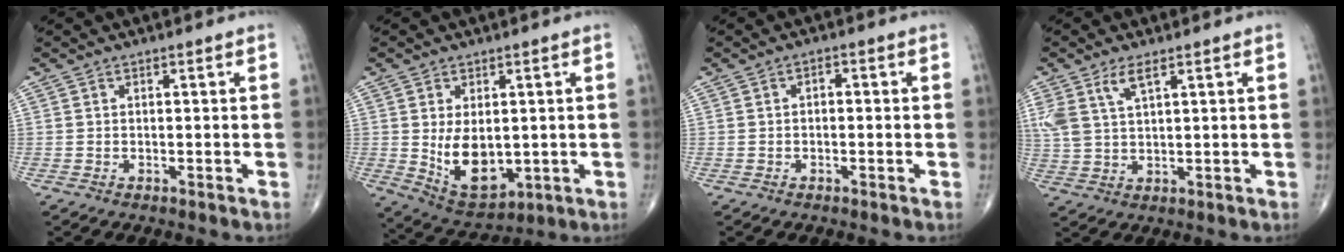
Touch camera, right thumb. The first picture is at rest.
{"total": 10.6, "force": [-0.2, 6.4, 8.5], "torque": [-0.120, -0.016, 0.021]}
{"total": 1.4, "force": [-0.1, 0.9, 1.1], "torque": [-0.013, 0.007, -0.005]}
{"total": 6.4, "force": [3.4, 2.4, 4.9], "torque": [-0.118, -0.006, 0.075]}